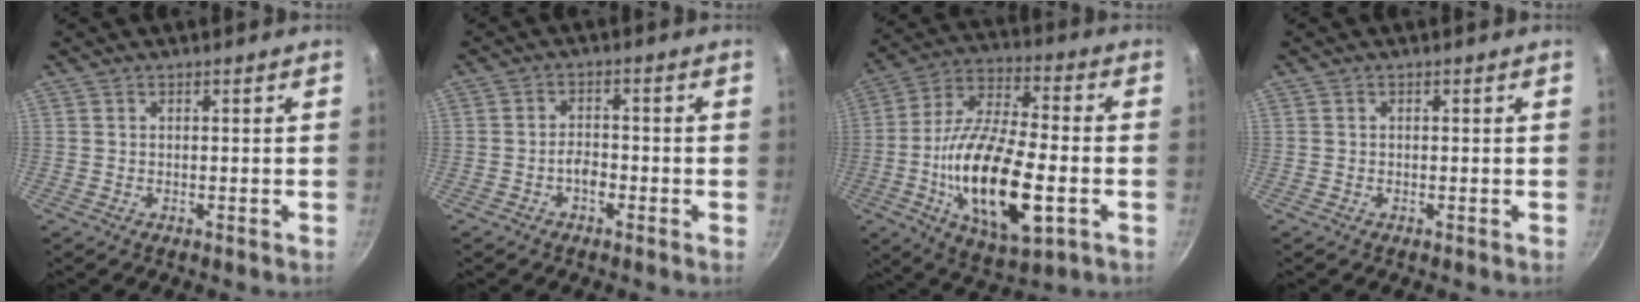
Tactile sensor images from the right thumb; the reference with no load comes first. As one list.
[{"total": 2.8, "force": [-1.5, 1.5, 1.9], "torque": [-0.024, 0.018, -0.029]}, {"total": 22.5, "force": [-5.1, 9.1, 20.0], "torque": [-0.367, 0.017, -0.096]}, {"total": 0.0}]